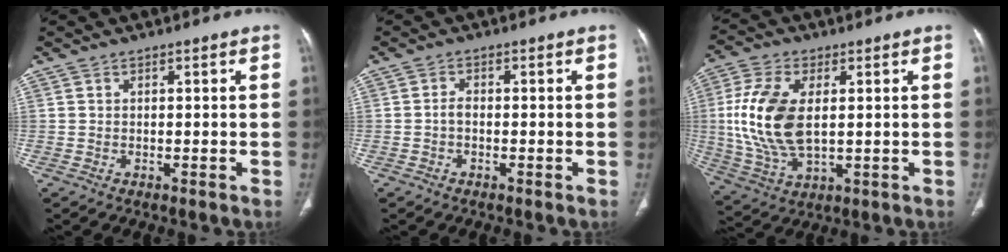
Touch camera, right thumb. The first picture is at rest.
{"total": 1.5, "force": [-0.5, 0.8, 1.1], "torque": [-0.021, 0.004, -0.011]}
{"total": 15.0, "force": [1.5, 8.2, 12.4], "torque": [-0.266, -0.007, 0.034]}